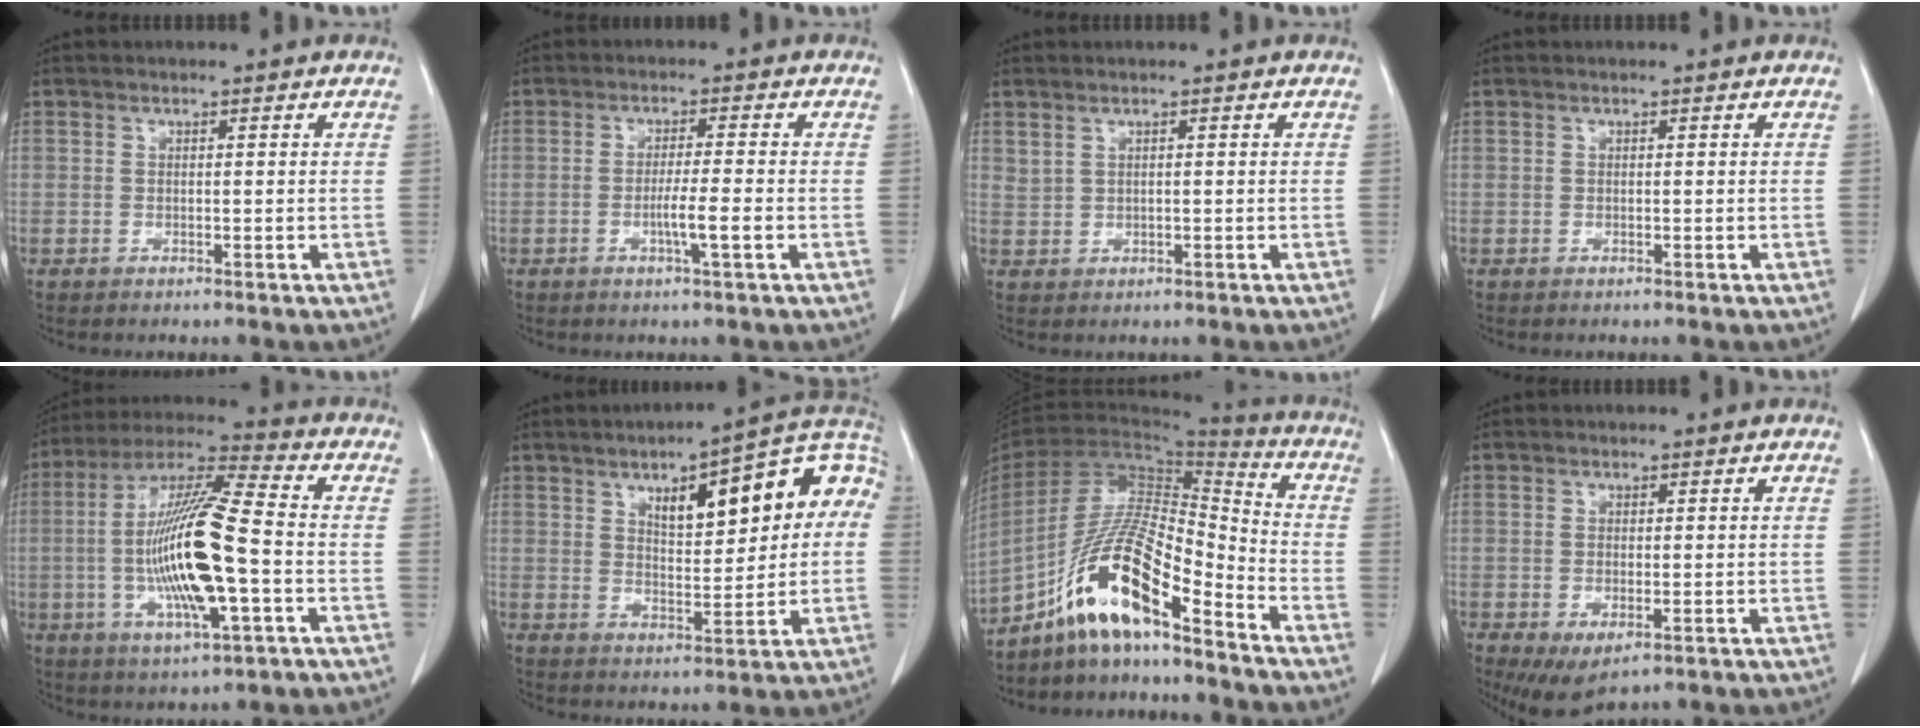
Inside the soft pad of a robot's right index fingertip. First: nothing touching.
{"total": 4.1, "force": [-1.3, -0.3, 3.9], "torque": [-0.067, -0.005, -0.022]}
{"total": 1.3, "force": [0.9, 0.5, 0.8], "torque": [-0.020, 0.002, 0.025]}
{"total": 0.0}
{"total": 17.6, "force": [-2.7, 2.1, 17.2], "torque": [-0.342, -0.002, -0.049]}
{"total": 15.9, "force": [4.2, 5.4, 14.3], "torque": [-0.192, 0.037, 0.057]}
{"total": 14.0, "force": [-9.7, 1.9, 10.0], "torque": [-0.191, 0.011, -0.177]}
{"total": 4.8, "force": [-2.1, 2.1, 3.8], "torque": [-0.062, -0.014, -0.021]}